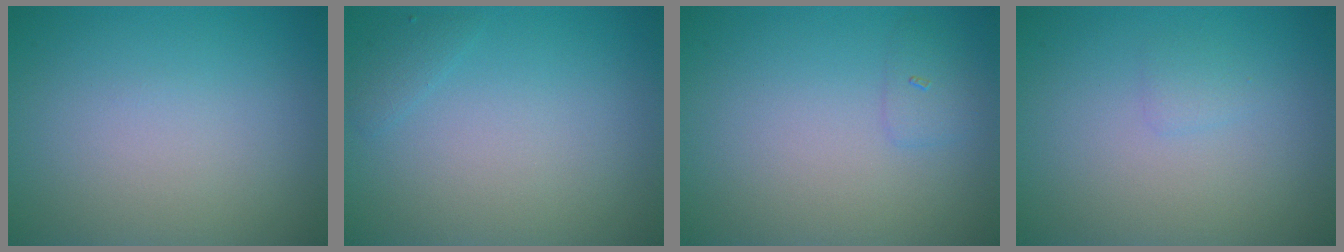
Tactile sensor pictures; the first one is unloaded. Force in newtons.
{"total": 0.8, "press": 0.8, "slide": 0.1}
{"total": 1.1, "press": 1.1, "slide": 0.0}
{"total": 0.8, "press": 0.8, "slide": 0.1}